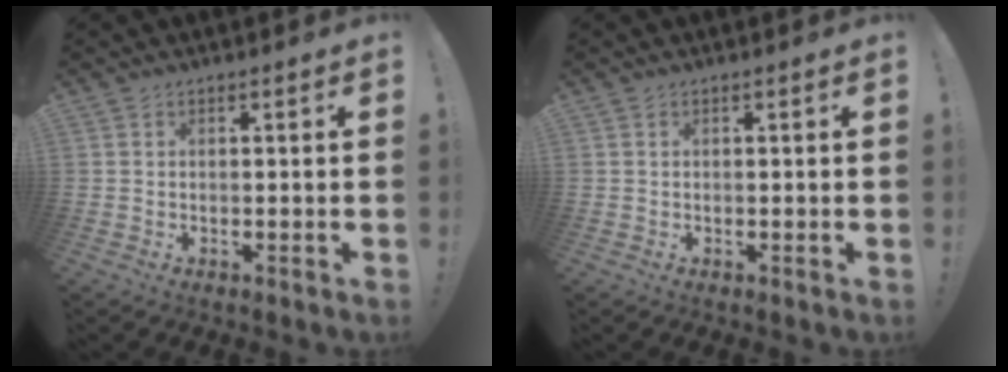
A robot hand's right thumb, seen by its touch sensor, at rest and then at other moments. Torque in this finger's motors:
{"motor_torque": [0.00, 0.12, 0.15, -0.09, -0.07]}